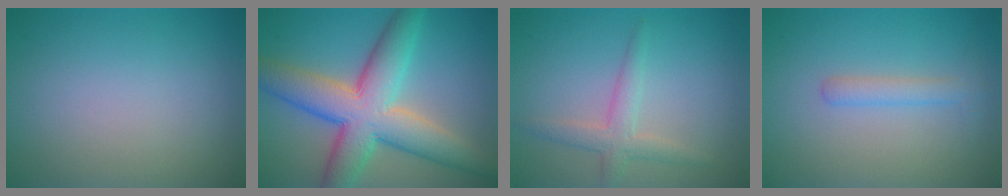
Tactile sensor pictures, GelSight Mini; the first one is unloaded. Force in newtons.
{"total": 9.9, "press": 9.9, "slide": 0.5}
{"total": 2.6, "press": 2.5, "slide": 0.1}
{"total": 1.7, "press": 1.7, "slide": 0.1}